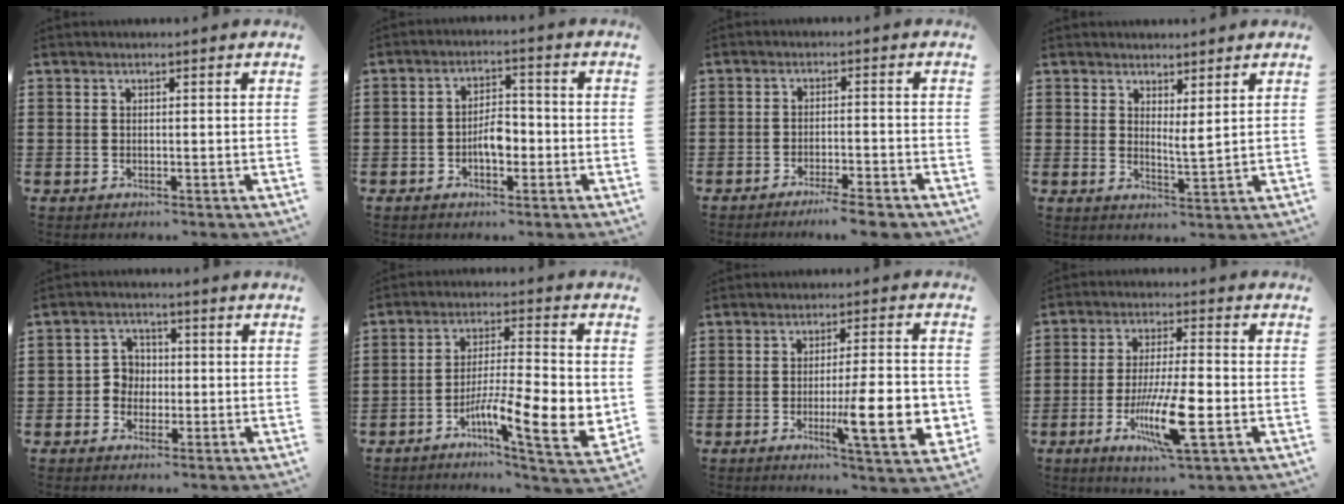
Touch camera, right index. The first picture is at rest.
{"total": 4.5, "force": [-1.3, 2.2, 3.8], "torque": [-0.067, 0.003, -0.027]}
{"total": 3.8, "force": [-3.3, -0.2, 1.9], "torque": [-0.031, -0.004, -0.062]}
{"total": 2.6, "force": [2.4, 0.3, 0.9], "torque": [-0.018, -0.005, 0.044]}
{"total": 3.4, "force": [-0.6, 3.1, 1.3], "torque": [-0.038, 0.009, -0.016]}
{"total": 11.5, "force": [-3.0, 2.9, 10.8], "torque": [-0.171, -0.014, -0.050]}
{"total": 12.2, "force": [-3.1, 2.3, 11.6], "torque": [-0.175, -0.011, -0.049]}
{"total": 11.1, "force": [-3.7, 2.2, 10.2], "torque": [-0.203, -0.014, -0.068]}